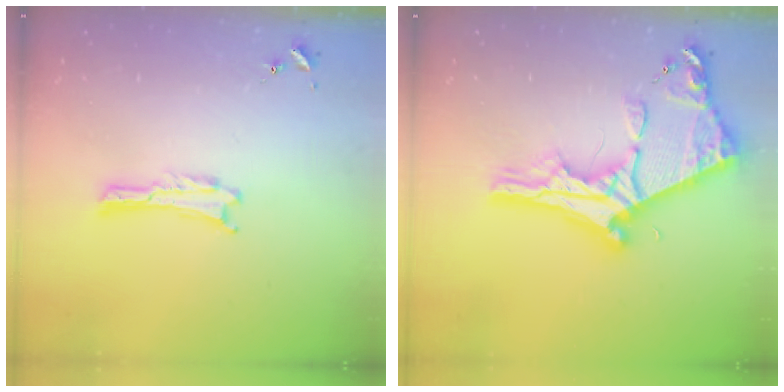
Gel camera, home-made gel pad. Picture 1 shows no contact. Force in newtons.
{"total": 13.1, "press": 13.0, "slide": 1.2}